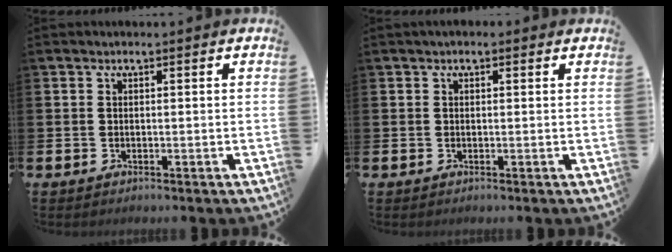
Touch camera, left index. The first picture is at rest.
{"total": 0.6, "force": [0.3, 0.4, 0.3], "torque": [-0.002, 0.005, 0.003]}